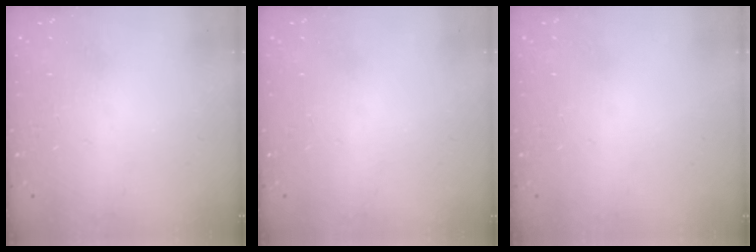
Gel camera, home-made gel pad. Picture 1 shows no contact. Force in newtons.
{"total": 0.0}
{"total": 0.0}